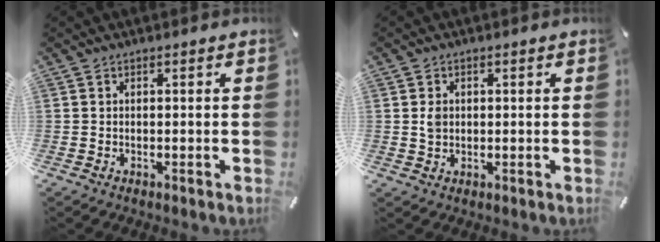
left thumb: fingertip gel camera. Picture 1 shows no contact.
{"total": 2.3, "force": [0.4, 1.9, 1.1], "torque": [-0.016, 0.003, 0.004]}